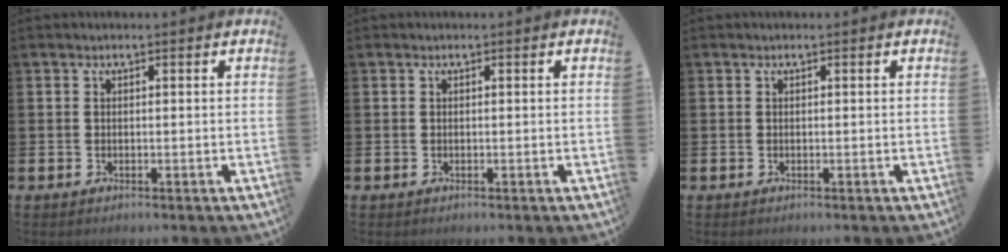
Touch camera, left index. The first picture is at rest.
{"total": 0.0}
{"total": 0.0}